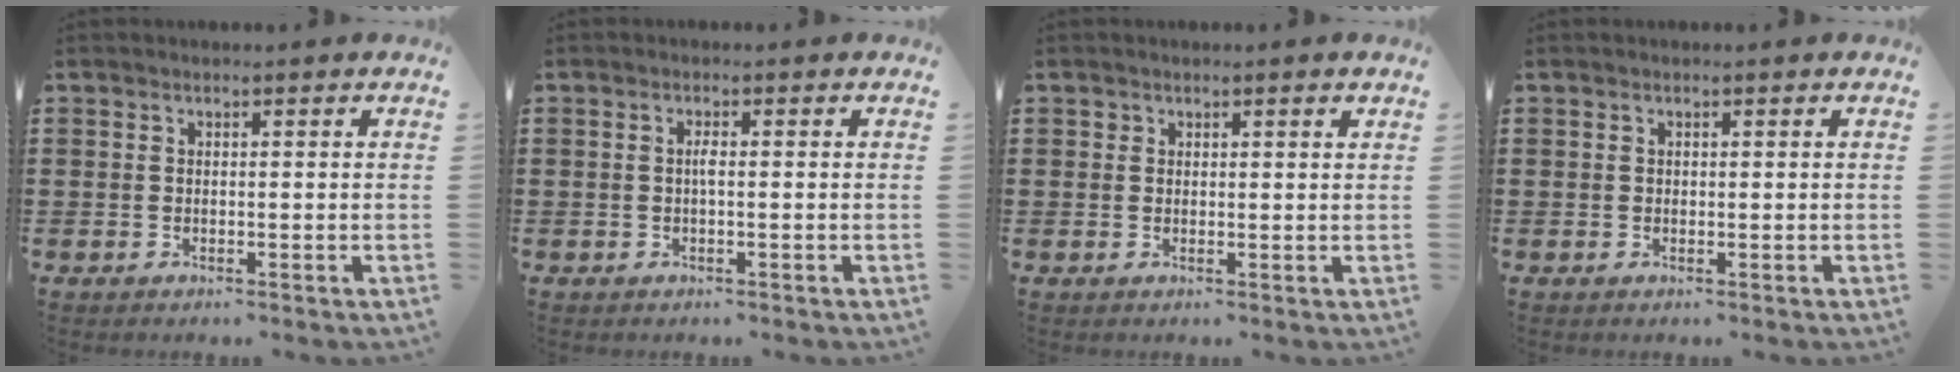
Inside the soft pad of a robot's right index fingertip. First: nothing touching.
{"total": 1.3, "force": [-0.2, 0.2, 1.3], "torque": [-0.026, -0.001, -0.003]}
{"total": 0.7, "force": [0.4, 0.5, 0.2], "torque": [-0.006, 0.002, 0.009]}
{"total": 0.0}